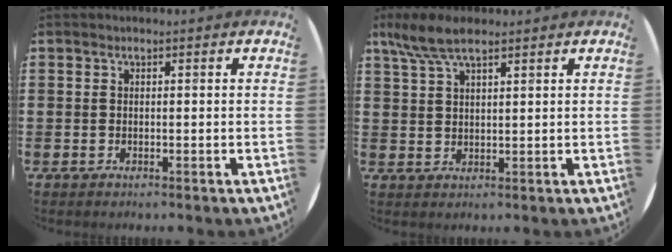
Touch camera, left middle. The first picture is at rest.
{"total": 5.7, "force": [4.3, 1.7, 3.4], "torque": [-0.077, -0.001, 0.079]}